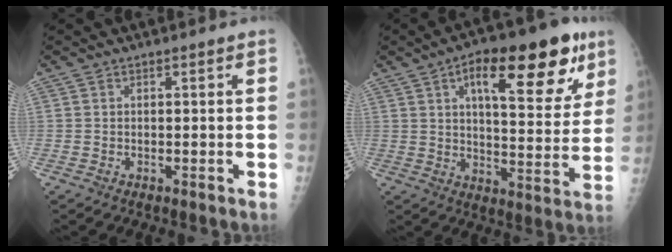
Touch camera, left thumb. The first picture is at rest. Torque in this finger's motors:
{"motor_torque": [0.44, 0.65, 0.47, -0.29, 0.14]}